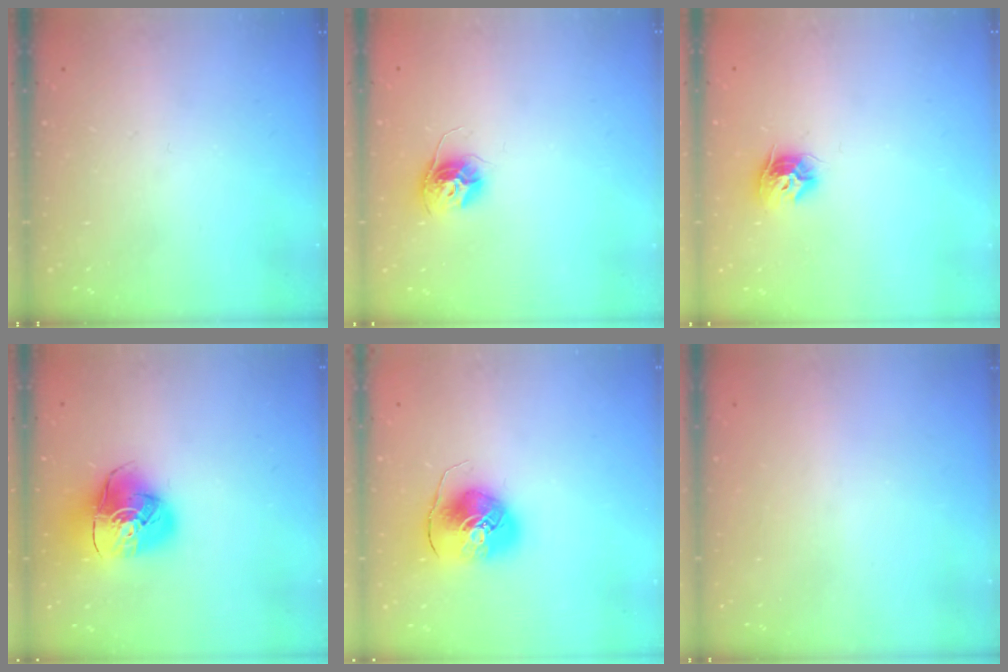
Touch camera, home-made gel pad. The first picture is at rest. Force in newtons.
{"total": 10.8, "press": 10.8, "slide": 0.8}
{"total": 9.3, "press": 9.3, "slide": 0.2}
{"total": 12.2, "press": 12.1, "slide": 1.6}
{"total": 9.3, "press": 9.2, "slide": 1.0}
{"total": 0.9, "press": 0.9, "slide": 0.1}